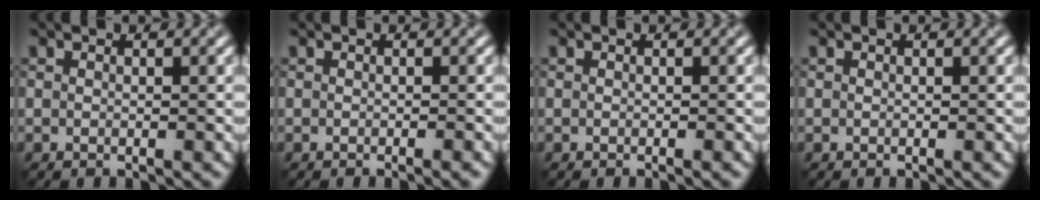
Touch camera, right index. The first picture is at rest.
{"total": 1.4, "force": [-0.5, 0.5, 1.2], "torque": [-0.006, 0.003, -0.011]}
{"total": 0.8, "force": [-0.3, 0.3, 0.6], "torque": [-0.001, 0.001, -0.006]}
{"total": 0.0}